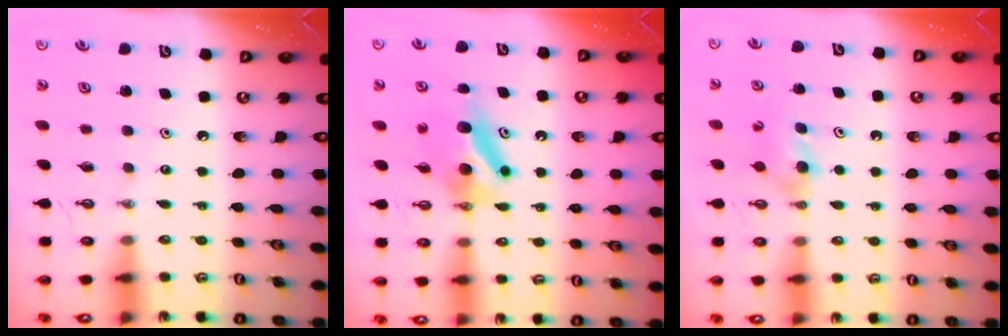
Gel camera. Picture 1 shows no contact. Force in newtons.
{"total": 8.1, "press": 5.8, "slide": 5.7}
{"total": 5.2, "press": 5.1, "slide": 0.9}